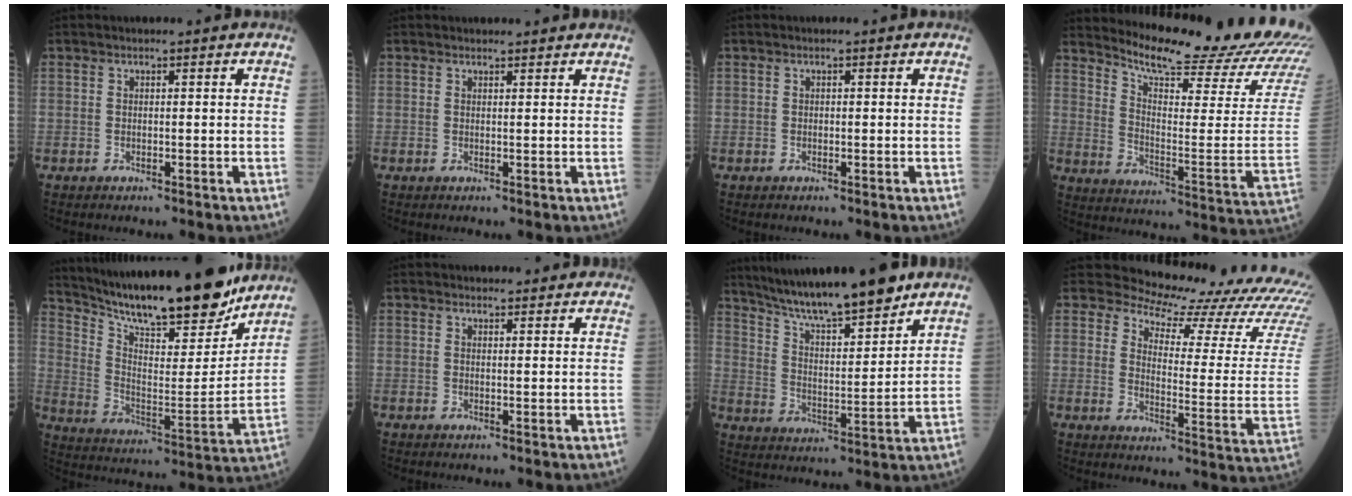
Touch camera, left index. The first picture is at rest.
{"total": 2.1, "force": [2.1, 0.4, 0.3], "torque": [-0.012, 0.007, 0.023]}
{"total": 0.0}
{"total": 21.7, "force": [20.5, -0.6, 7.0], "torque": [-0.131, -0.123, 0.268]}
{"total": 24.2, "force": [21.2, 3.5, 11.1], "torque": [-0.194, -0.038, 0.321]}
{"total": 3.9, "force": [3.6, 1.2, 0.6], "torque": [-0.005, 0.009, 0.037]}
{"total": 16.5, "force": [13.9, 1.7, 8.7], "torque": [-0.145, 0.003, 0.236]}
{"total": 18.7, "force": [17.8, 2.4, 5.2], "torque": [-0.078, -0.121, 0.189]}